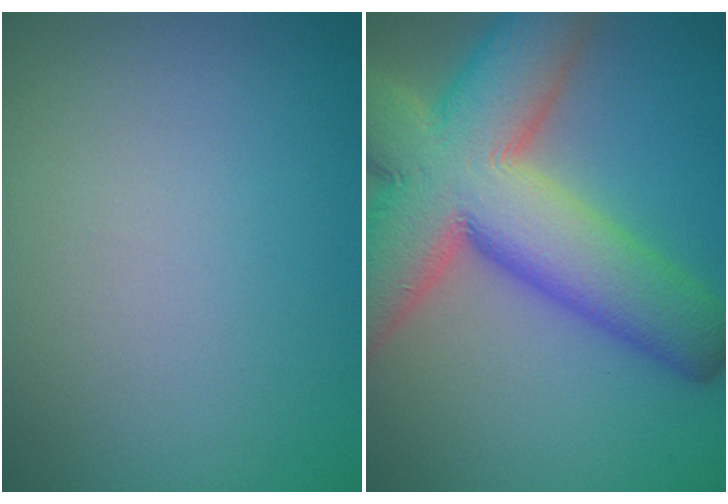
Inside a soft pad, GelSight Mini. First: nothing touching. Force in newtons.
{"total": 14.8, "press": 14.8, "slide": 0.9}